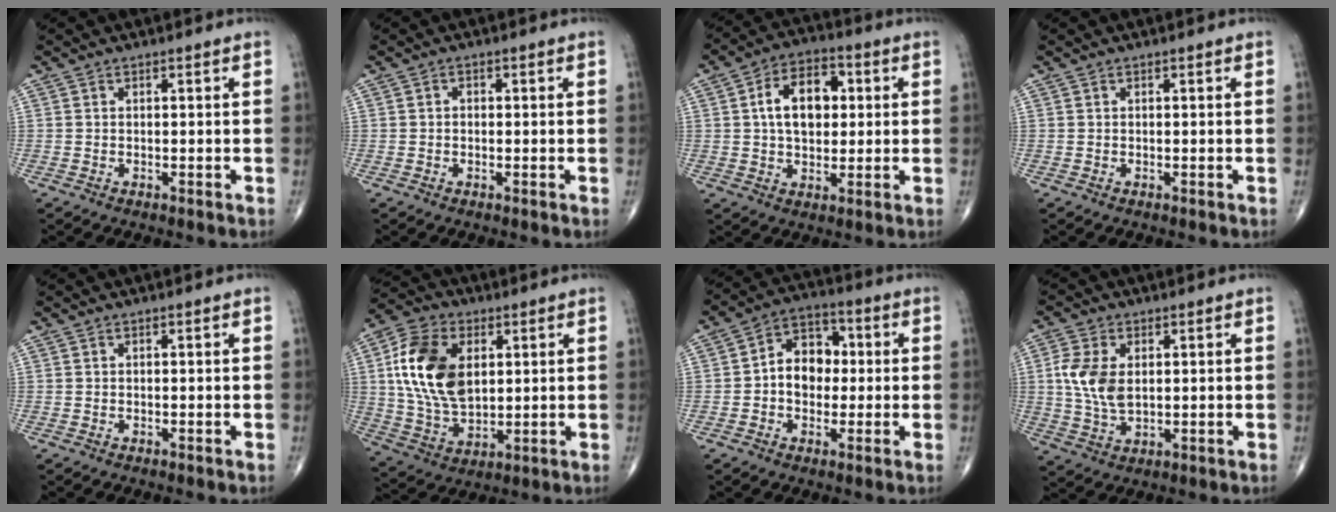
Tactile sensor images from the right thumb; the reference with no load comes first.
{"total": 0.9, "force": [0.0, 0.7, 0.5], "torque": [-0.002, 0.005, -0.003]}
{"total": 11.6, "force": [1.9, 7.5, 8.6], "torque": [-0.117, 0.014, 0.026]}
{"total": 0.0}
{"total": 0.0}
{"total": 16.8, "force": [3.6, 10.6, 12.5], "torque": [-0.223, -0.006, 0.069]}
{"total": 9.6, "force": [0.1, 7.3, 6.3], "torque": [-0.065, 0.028, -0.010]}
{"total": 8.7, "force": [1.4, 5.1, 6.8], "torque": [-0.145, -0.004, 0.032]}